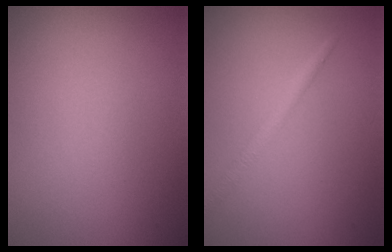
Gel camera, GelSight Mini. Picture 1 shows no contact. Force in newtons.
{"total": 1.5, "press": 1.5, "slide": 0.0}